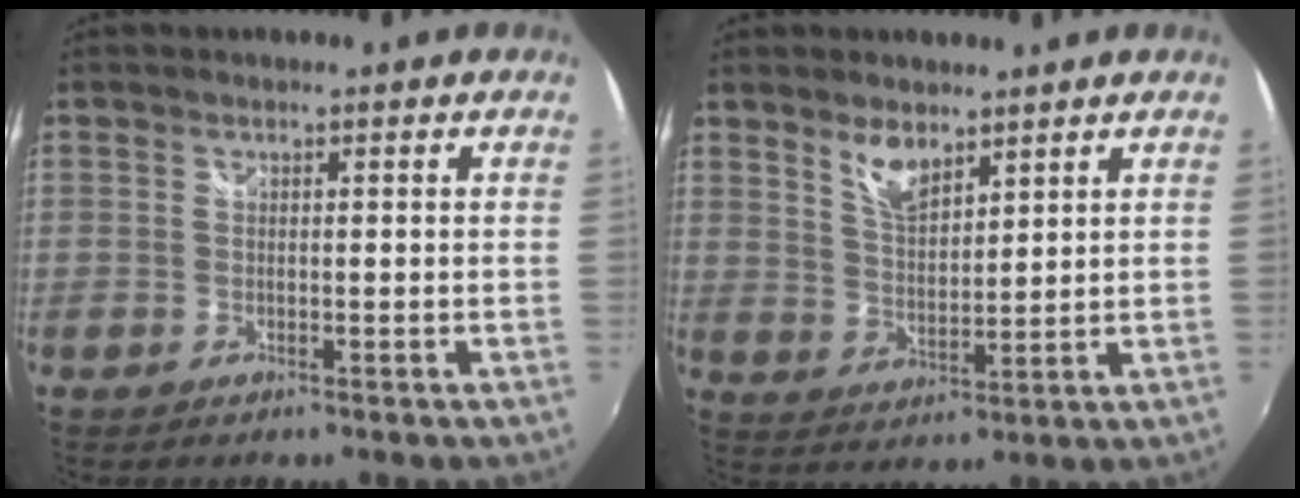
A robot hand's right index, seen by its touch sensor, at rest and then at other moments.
{"total": 5.7, "force": [4.2, 2.2, 3.2], "torque": [-0.054, -0.001, 0.082]}